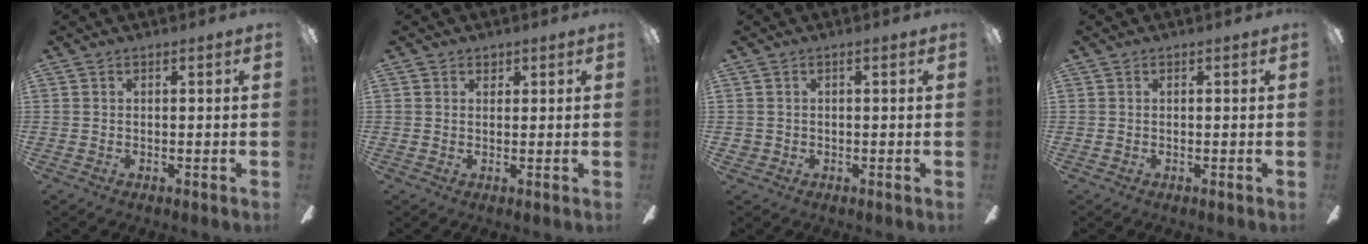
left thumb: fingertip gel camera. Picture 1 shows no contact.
{"total": 1.4, "force": [0.9, 1.0, 0.3], "torque": [0.010, -0.004, 0.013]}
{"total": 1.3, "force": [-0.1, 1.1, 0.5], "torque": [-0.010, 0.004, -0.004]}
{"total": 0.0}